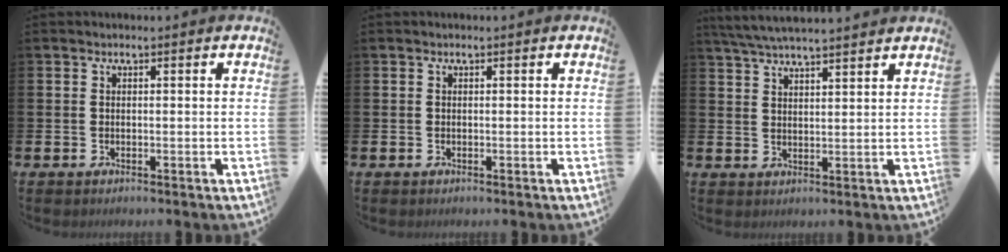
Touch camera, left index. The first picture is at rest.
{"total": 0.0}
{"total": 4.9, "force": [4.7, 0.1, 1.4], "torque": [-0.045, -0.015, 0.087]}